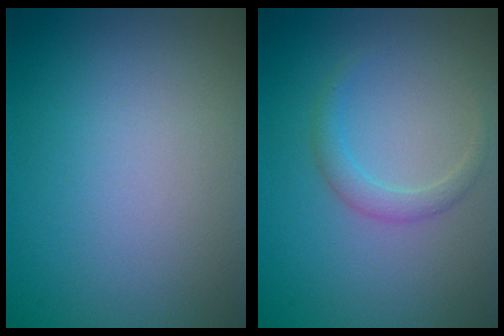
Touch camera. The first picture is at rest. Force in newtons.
{"total": 1.7, "press": 1.7, "slide": 0.1}